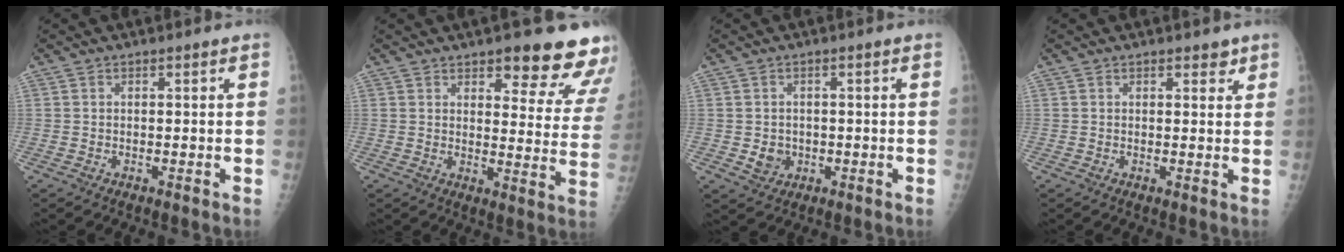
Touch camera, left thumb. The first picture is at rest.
{"total": 13.5, "force": [11.2, 4.0, 6.4], "torque": [-0.025, -0.075, 0.122]}
{"total": 3.3, "force": [-0.5, 2.9, 1.4], "torque": [-0.011, 0.002, 0.000]}
{"total": 2.0, "force": [1.4, 1.0, 1.0], "torque": [0.002, -0.007, 0.015]}